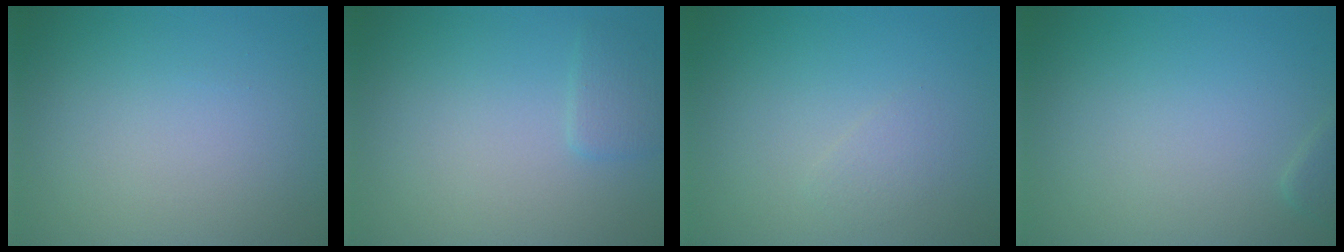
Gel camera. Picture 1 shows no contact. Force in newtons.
{"total": 1.4, "press": 1.4, "slide": 0.1}
{"total": 0.9, "press": 0.9, "slide": 0.0}
{"total": 0.8, "press": 0.8, "slide": 0.0}